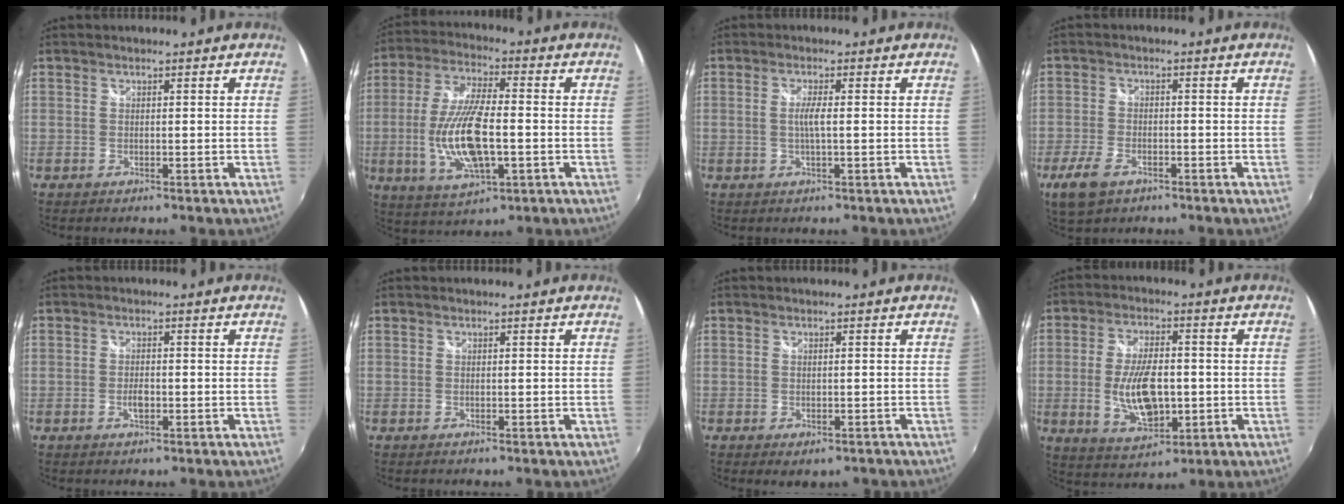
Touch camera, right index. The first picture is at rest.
{"total": 14.9, "force": [-2.8, 5.3, 13.6], "torque": [-0.279, -0.009, -0.047]}
{"total": 2.5, "force": [-0.1, -0.1, 2.4], "torque": [-0.047, -0.002, -0.005]}
{"total": 7.2, "force": [-4.3, 3.9, 4.2], "torque": [-0.115, -0.015, -0.076]}
{"total": 2.1, "force": [-0.7, 0.9, 1.8], "torque": [-0.033, -0.002, -0.013]}
{"total": 0.0}
{"total": 2.7, "force": [-1.5, 1.5, 1.7], "torque": [-0.031, -0.015, -0.017]}
{"total": 11.7, "force": [-1.4, 5.6, 10.1], "torque": [-0.195, -0.008, -0.017]}